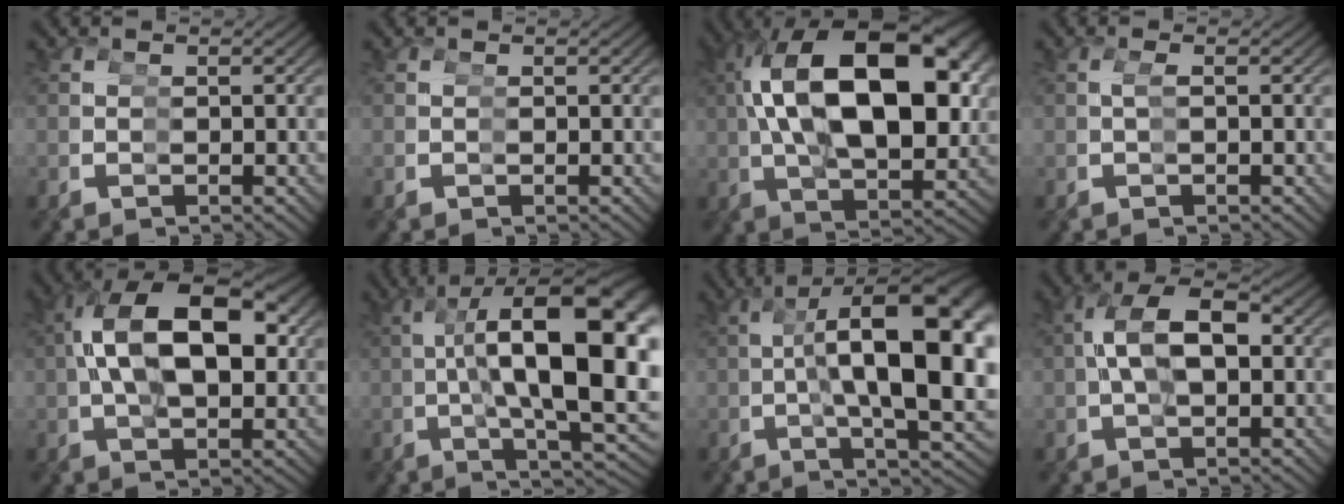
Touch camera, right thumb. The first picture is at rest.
{"total": 0.0}
{"total": 19.3, "force": [2.2, 10.7, 15.9], "torque": [-0.277, -0.019, 0.049]}
{"total": 0.8, "force": [-0.3, -0.5, 0.6], "torque": [-0.021, 0.006, -0.001]}
{"total": 11.9, "force": [1.6, 6.7, 9.8], "torque": [-0.173, -0.007, 0.031]}
{"total": 18.2, "force": [0.6, 8.1, 16.3], "torque": [-0.243, -0.020, 0.021]}
{"total": 15.8, "force": [0.8, 6.4, 14.4], "torque": [-0.205, -0.009, 0.017]}
{"total": 7.2, "force": [0.8, 3.9, 6.0], "torque": [-0.116, 0.000, 0.013]}